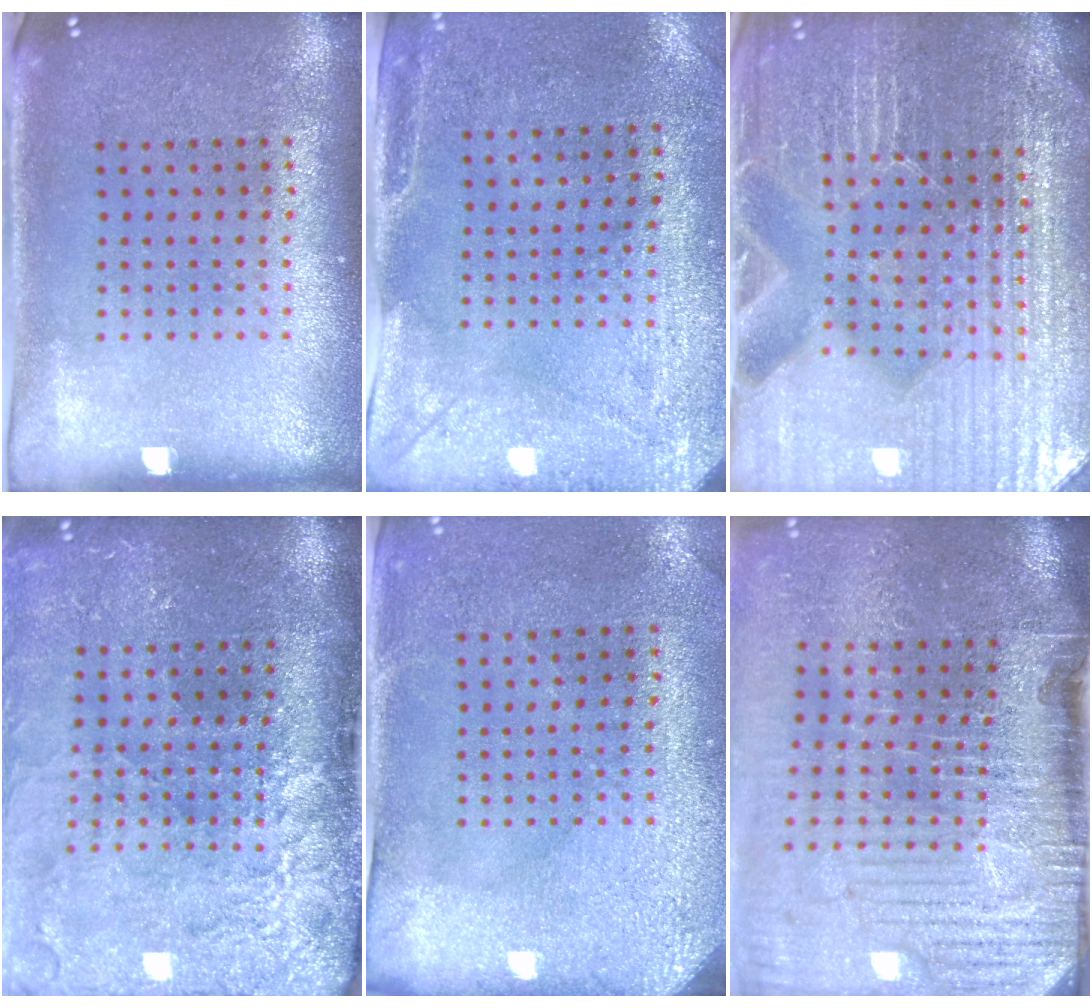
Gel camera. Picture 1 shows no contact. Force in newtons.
{"total": 3.0, "press": 2.3, "slide": 1.8}
{"total": 5.5, "press": 5.1, "slide": 2.2}
{"total": 4.6, "press": 3.6, "slide": 2.8}
{"total": 3.0, "press": 2.5, "slide": 1.7}
{"total": 5.4, "press": 4.4, "slide": 3.2}